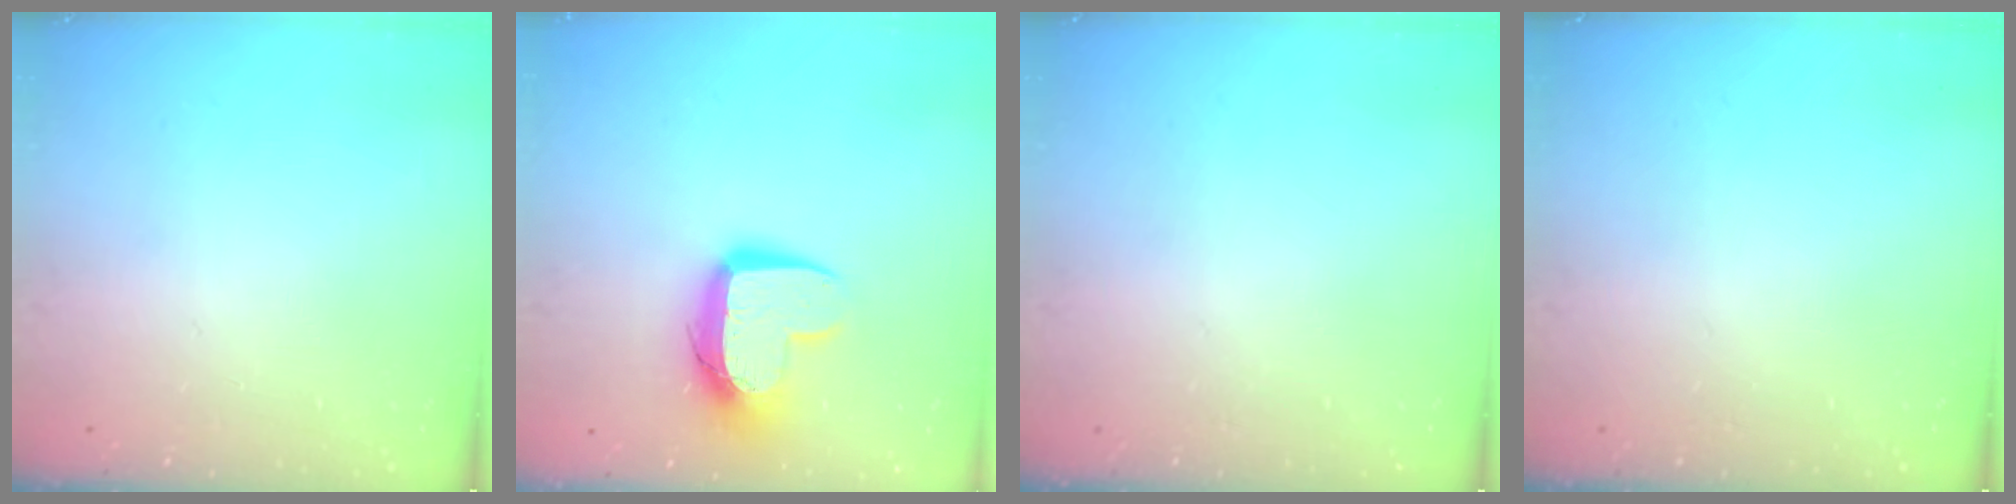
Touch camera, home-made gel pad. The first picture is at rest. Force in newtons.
{"total": 12.3, "press": 12.3, "slide": 0.9}
{"total": 0.0}
{"total": 0.0}